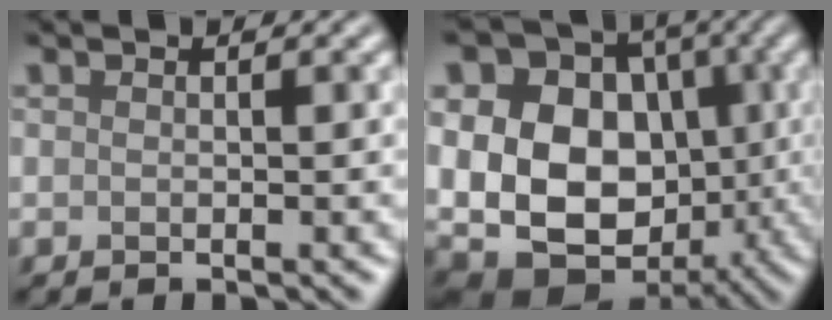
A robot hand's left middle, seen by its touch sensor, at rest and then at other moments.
{"total": 17.6, "force": [-0.3, 14.0, 10.6], "torque": [-0.196, 0.014, -0.020]}